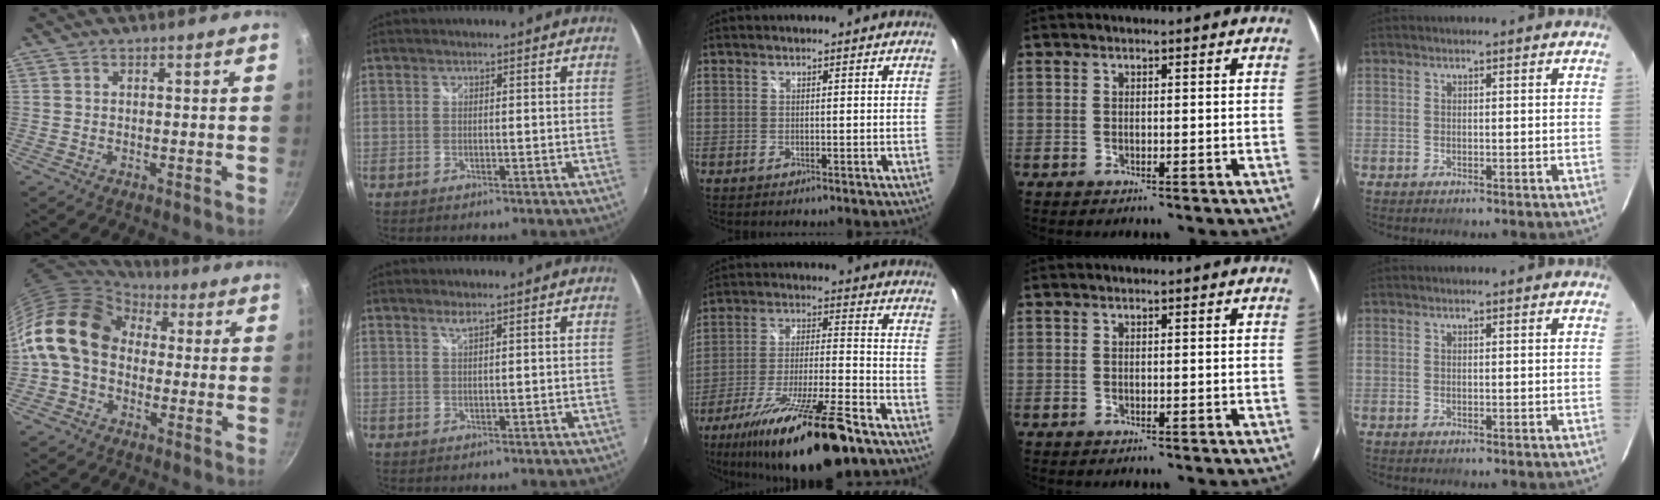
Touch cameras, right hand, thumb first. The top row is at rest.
{"thumb": {"total": 17.2, "force": [1.9, 13.3, 10.7], "torque": [-0.188, 0.037, 0.016]}, "index": {"total": 1.3, "force": [1.0, 0.0, 0.8], "torque": [-0.014, 0.002, 0.017]}, "middle": {"total": 22.4, "force": [-16.1, 3.3, 15.2], "torque": [-0.280, -0.044, -0.264]}}